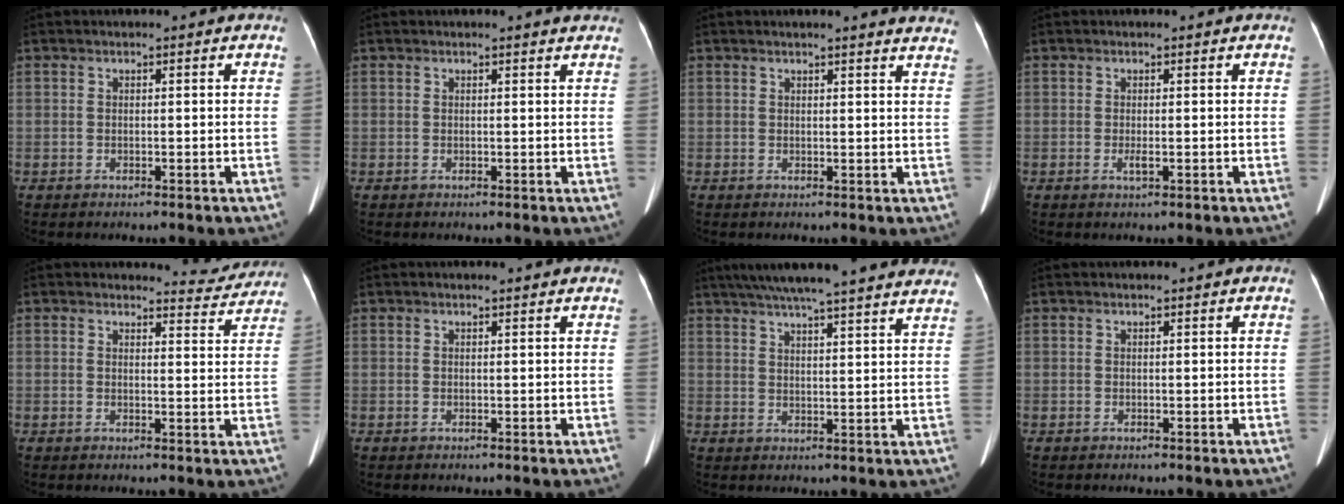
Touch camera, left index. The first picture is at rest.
{"total": 2.1, "force": [2.0, 0.1, 0.6], "torque": [-0.011, 0.002, 0.014]}
{"total": 10.4, "force": [9.8, 0.5, 3.3], "torque": [-0.021, -0.032, 0.081]}
{"total": 1.0, "force": [-0.2, 0.2, 1.0], "torque": [-0.019, -0.003, -0.004]}
{"total": 4.7, "force": [4.6, 0.7, -0.6], "torque": [0.008, -0.021, 0.043]}
{"total": 1.3, "force": [1.2, 0.1, 0.5], "torque": [-0.013, 0.008, 0.013]}
{"total": 26.3, "force": [23.2, 1.7, 12.3], "torque": [-0.196, 0.002, 0.292]}
{"total": 0.0}